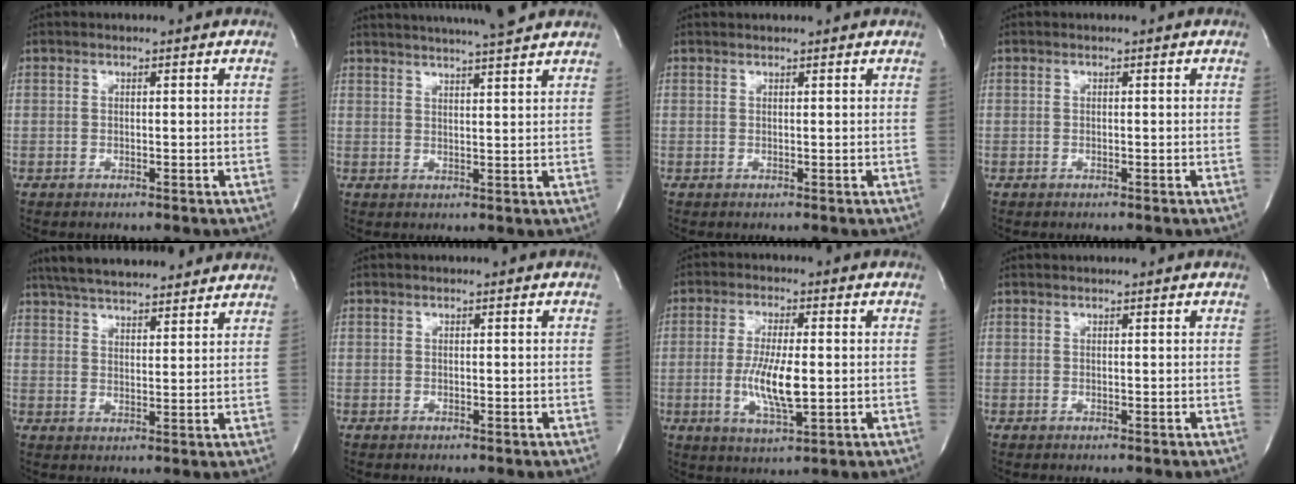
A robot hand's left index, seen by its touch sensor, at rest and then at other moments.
{"total": 12.4, "force": [11.1, 0.1, 5.5], "torque": [-0.090, 0.012, 0.147]}
{"total": 2.4, "force": [2.3, 0.0, 0.5], "torque": [-0.008, 0.019, 0.028]}
{"total": 0.0}
{"total": 17.2, "force": [15.3, 3.3, 7.1], "torque": [-0.116, 0.034, 0.222]}
{"total": 0.0}
{"total": 7.9, "force": [-1.0, 1.6, 7.7], "torque": [-0.152, -0.015, -0.016]}
{"total": 1.1, "force": [1.1, 0.0, 0.2], "torque": [-0.006, 0.013, 0.016]}